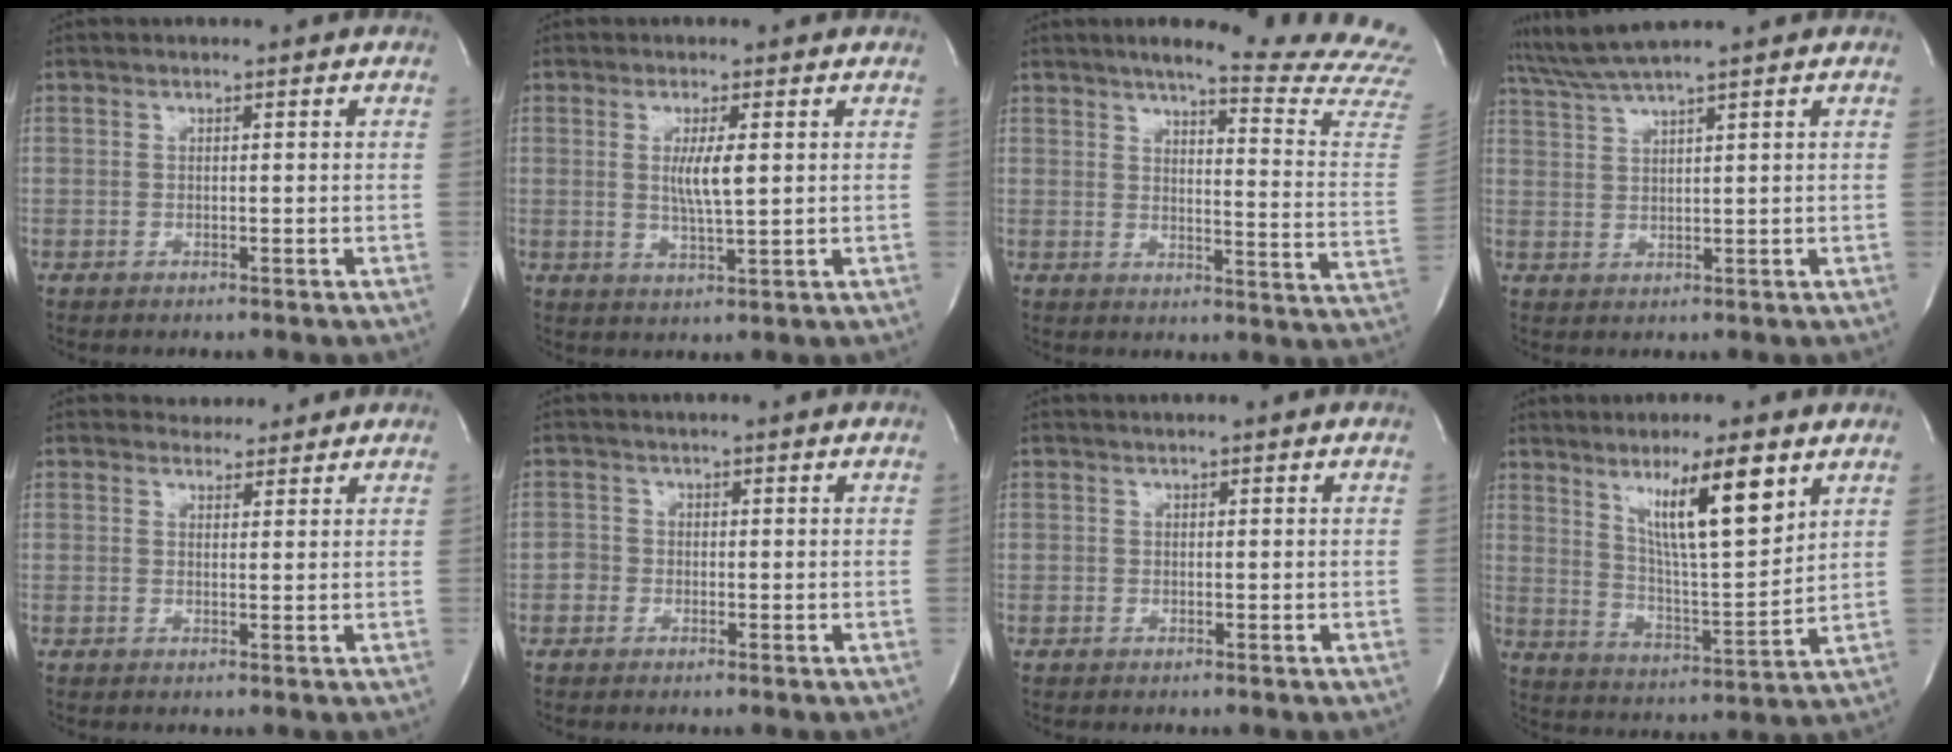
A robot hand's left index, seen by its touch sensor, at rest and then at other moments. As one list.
[{"total": 4.3, "force": [0.5, 0.2, 4.3], "torque": [-0.081, -0.014, 0.010]}, {"total": 21.4, "force": [19.8, -0.4, 8.1], "torque": [-0.103, -0.125, 0.218]}, {"total": 4.8, "force": [4.1, -1.7, 1.9], "torque": [-0.050, 0.003, 0.087]}, {"total": 2.3, "force": [2.1, 0.9, -0.2], "torque": [0.000, 0.000, 0.028]}, {"total": 1.4, "force": [-0.7, 1.2, 0.0], "torque": [0.011, 0.001, -0.016]}, {"total": 0.0}, {"total": 12.1, "force": [6.4, 1.0, 10.2], "torque": [-0.175, -0.014, 0.113]}]